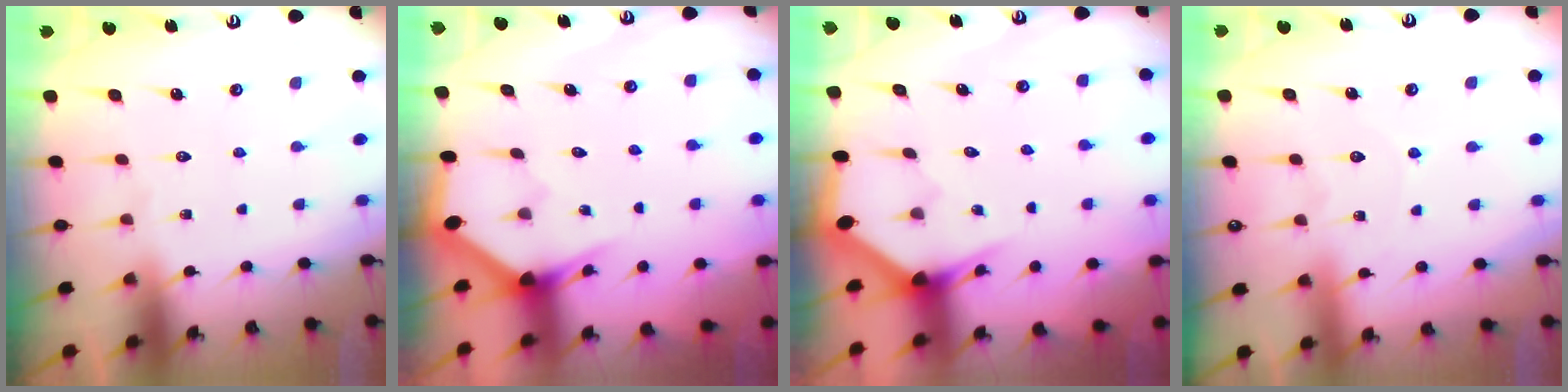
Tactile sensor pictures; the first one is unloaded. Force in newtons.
{"total": 3.0, "press": 3.0, "slide": 0.1}
{"total": 3.0, "press": 3.0, "slide": 0.0}
{"total": 3.6, "press": 3.5, "slide": 0.4}